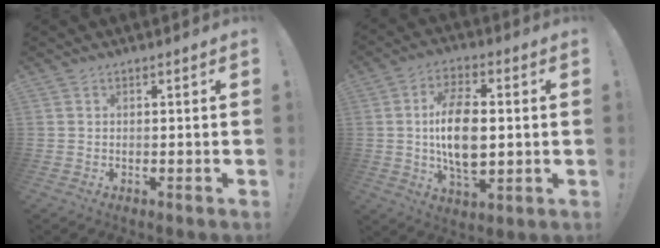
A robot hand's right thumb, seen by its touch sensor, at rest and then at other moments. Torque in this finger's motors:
{"motor_torque": [0.22, 1.40, 0.80, 0.54, 0.13]}